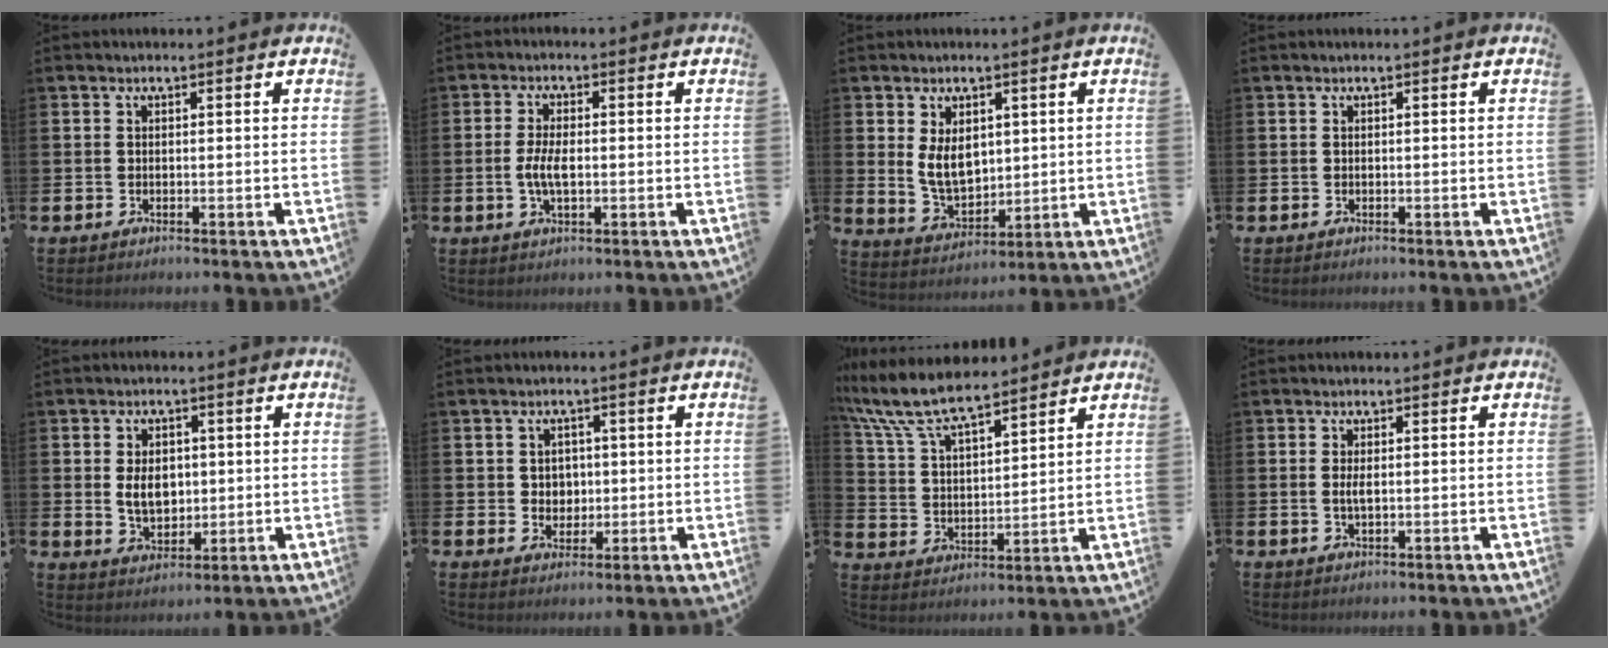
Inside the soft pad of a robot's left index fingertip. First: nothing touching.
{"total": 4.0, "force": [-0.5, 1.7, 3.6], "torque": [-0.066, -0.002, -0.013]}
{"total": 5.4, "force": [1.9, 3.5, 3.6], "torque": [-0.064, 0.000, 0.033]}
{"total": 0.0}
{"total": 4.7, "force": [0.6, 3.3, 3.3], "torque": [-0.050, 0.005, 0.004]}
{"total": 2.8, "force": [0.8, 2.6, 0.8], "torque": [-0.012, 0.005, 0.008]}
{"total": 9.3, "force": [8.4, 2.2, 3.4], "torque": [-0.103, -0.036, 0.153]}
{"total": 1.6, "force": [0.1, 0.6, 1.5], "torque": [-0.025, 0.000, -0.001]}